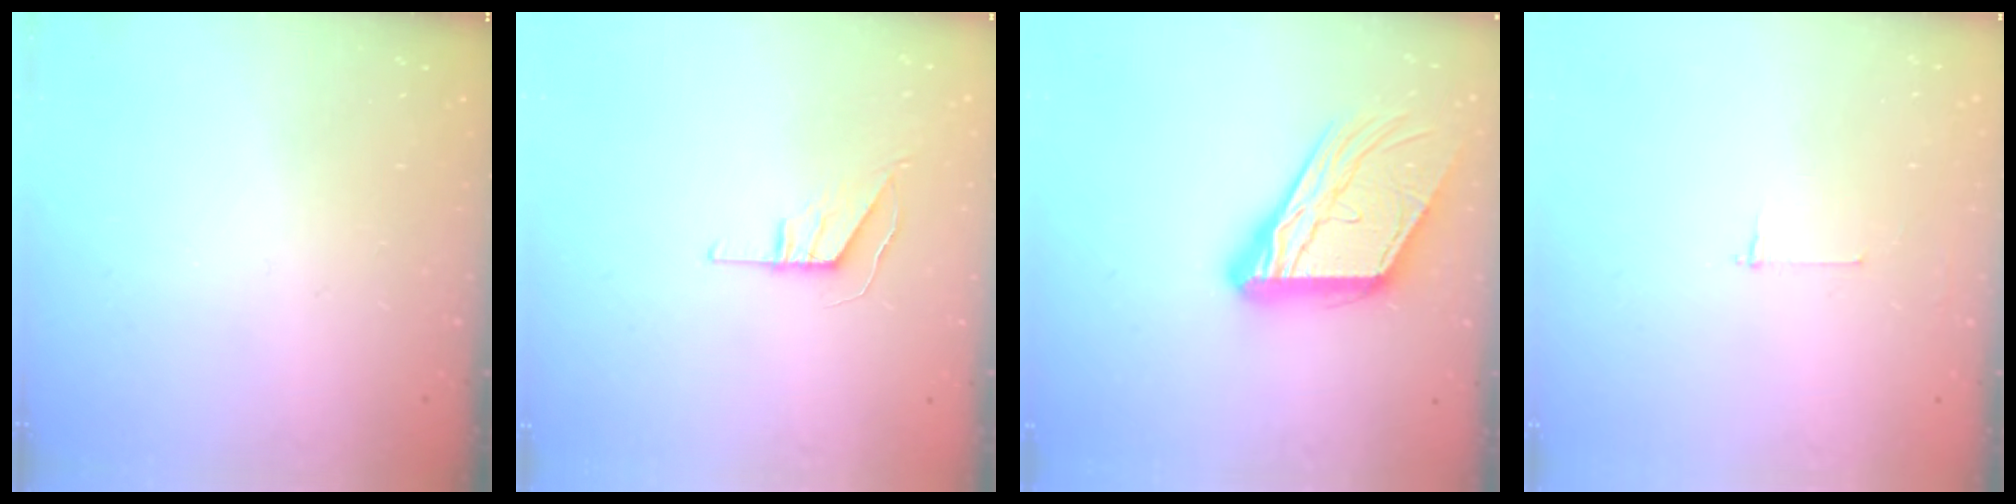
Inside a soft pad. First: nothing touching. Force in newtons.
{"total": 5.5, "press": 5.5, "slide": 0.4}
{"total": 18.3, "press": 18.2, "slide": 1.8}
{"total": 2.7, "press": 2.7, "slide": 0.3}